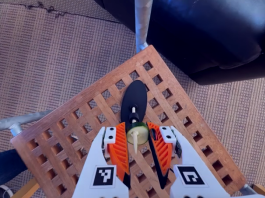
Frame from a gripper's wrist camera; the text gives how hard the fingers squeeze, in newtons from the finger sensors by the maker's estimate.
{"total": 7.7, "left": 7.8, "right": 7.6}